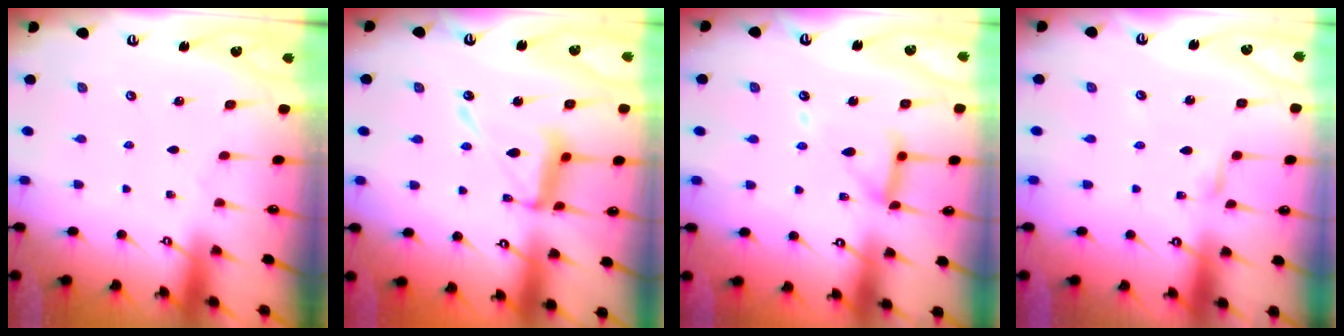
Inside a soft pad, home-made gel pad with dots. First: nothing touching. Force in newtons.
{"total": 13.4, "press": 13.4, "slide": 1.2}
{"total": 12.7, "press": 12.7, "slide": 1.3}
{"total": 2.1, "press": 2.1, "slide": 0.1}